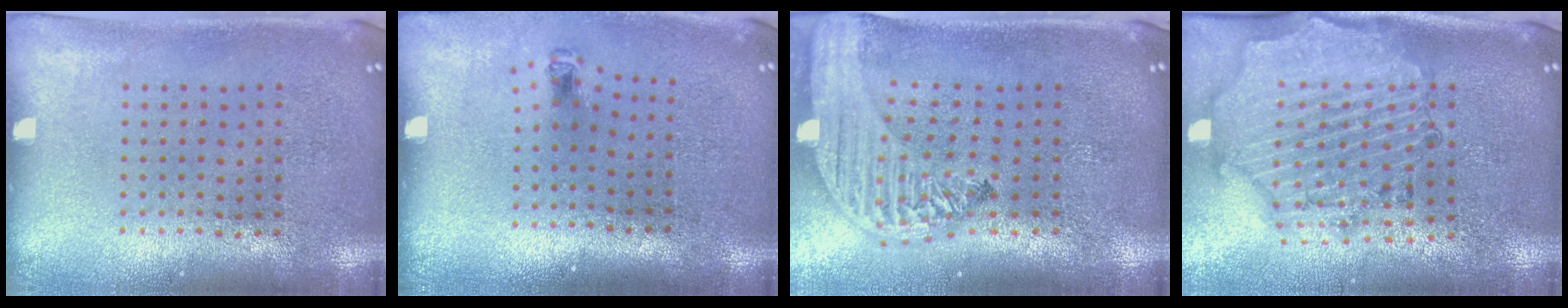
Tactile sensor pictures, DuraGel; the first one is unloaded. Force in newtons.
{"total": 0.8, "press": 0.4, "slide": 0.7}
{"total": 3.2, "press": 2.5, "slide": 2.0}
{"total": 1.9, "press": 1.8, "slide": 0.4}